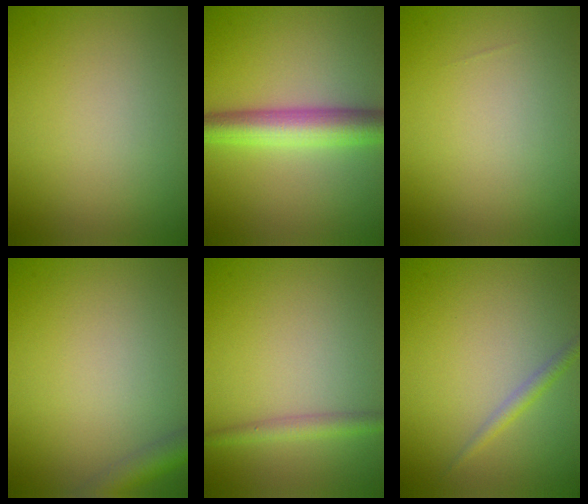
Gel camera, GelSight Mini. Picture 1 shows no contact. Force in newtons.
{"total": 5.7, "press": 5.7, "slide": 0.1}
{"total": 0.0}
{"total": 2.7, "press": 2.7, "slide": 0.1}
{"total": 2.0, "press": 2.0, "slide": 0.0}
{"total": 1.4, "press": 1.4, "slide": 0.1}